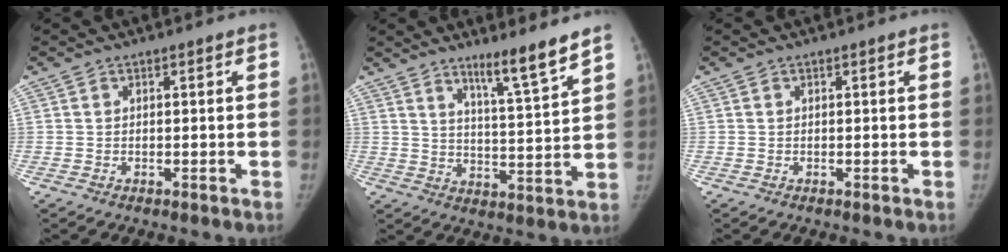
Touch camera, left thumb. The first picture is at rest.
{"total": 8.8, "force": [6.8, -0.3, 5.6], "torque": [-0.085, -0.060, 0.112]}
{"total": 0.0}